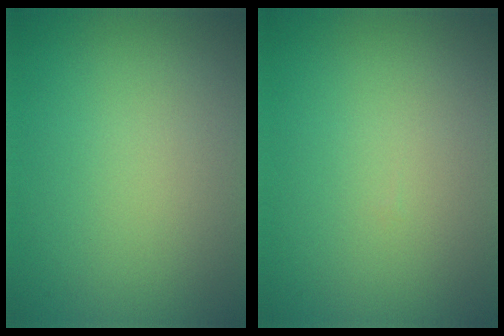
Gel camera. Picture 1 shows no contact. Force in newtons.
{"total": 0.0}